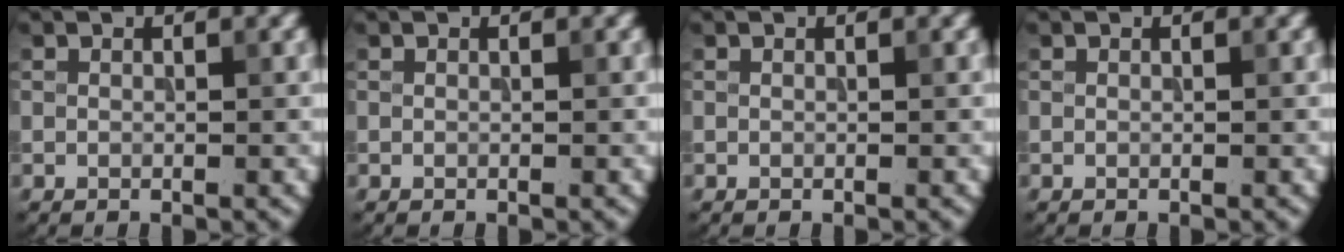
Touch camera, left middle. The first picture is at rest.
{"total": 0.0}
{"total": 0.0}
{"total": 0.0}